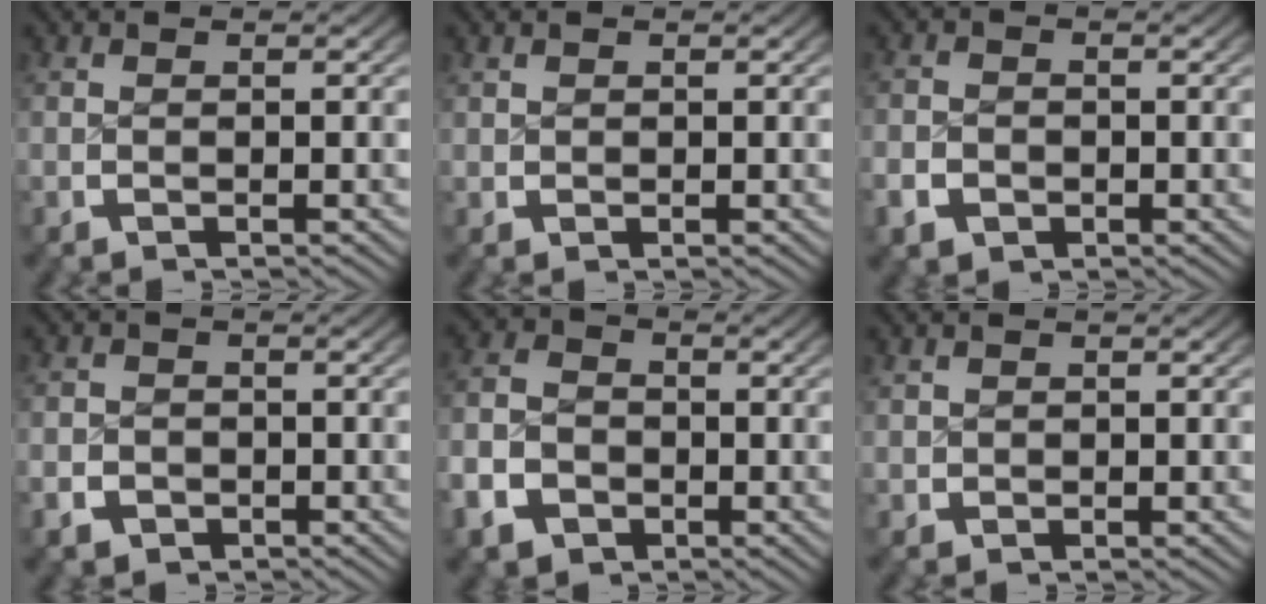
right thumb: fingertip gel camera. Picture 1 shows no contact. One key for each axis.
{"total": 0.6, "fx": 0.4, "fy": 0.4, "fz": 0.1, "tx": -0.001, "ty": -0.005, "tz": 0.014}
{"total": 3.0, "fx": -1.2, "fy": 2.6, "fz": 1.0, "tx": -0.021, "ty": -0.008, "tz": -0.021}
{"total": 3.2, "fx": -1.5, "fy": 2.7, "fz": 0.9, "tx": -0.017, "ty": -0.012, "tz": -0.023}
{"total": 7.1, "fx": -2.1, "fy": 5.9, "fz": 3.2, "tx": -0.080, "ty": -0.026, "tz": -0.027}
{"total": 0.9, "fx": 0.5, "fy": 0.8, "fz": 0.2, "tx": -0.004, "ty": -0.006, "tz": 0.014}